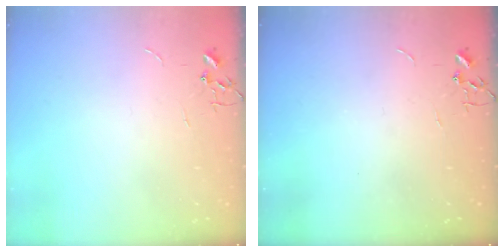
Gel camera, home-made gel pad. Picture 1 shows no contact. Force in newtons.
{"total": 0.0}